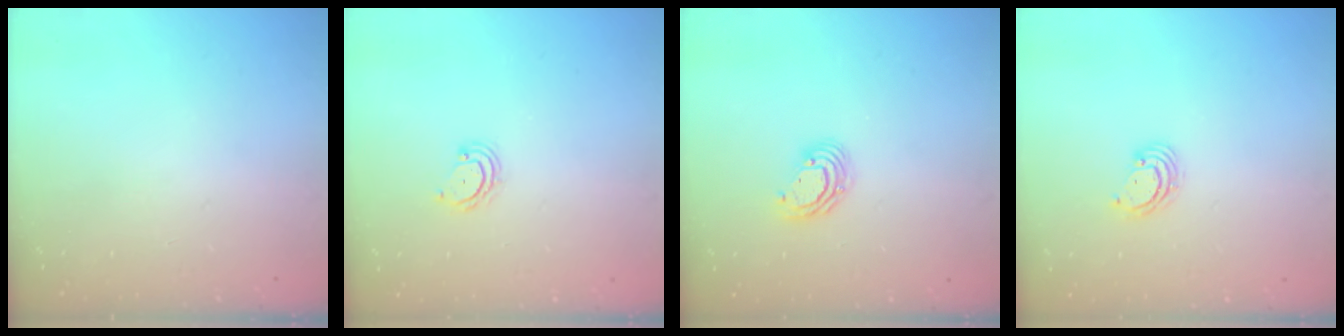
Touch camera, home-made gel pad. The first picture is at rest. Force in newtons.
{"total": 4.1, "press": 4.1, "slide": 0.6}
{"total": 7.0, "press": 7.0, "slide": 0.8}
{"total": 3.5, "press": 3.5, "slide": 0.2}